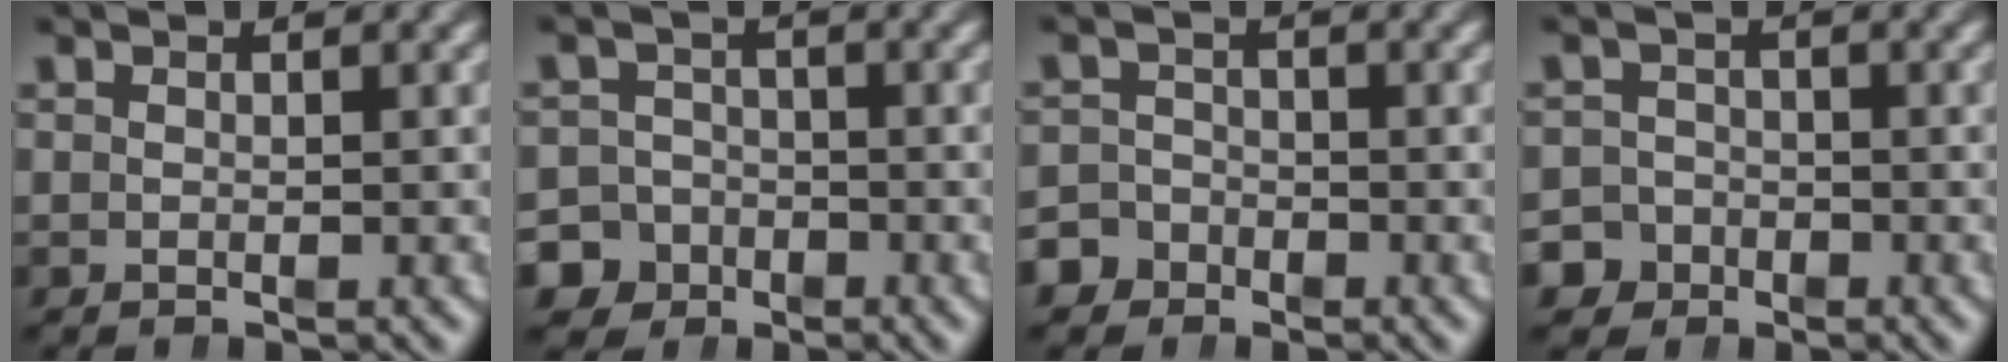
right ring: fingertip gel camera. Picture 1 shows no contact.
{"total": 8.2, "force": [-4.4, 6.7, 1.5], "torque": [-0.029, -0.034, -0.075]}
{"total": 3.6, "force": [-2.6, 2.5, 0.3], "torque": [-0.006, -0.015, -0.045]}
{"total": 5.2, "force": [-3.1, 4.1, 0.7], "torque": [-0.016, -0.024, -0.052]}